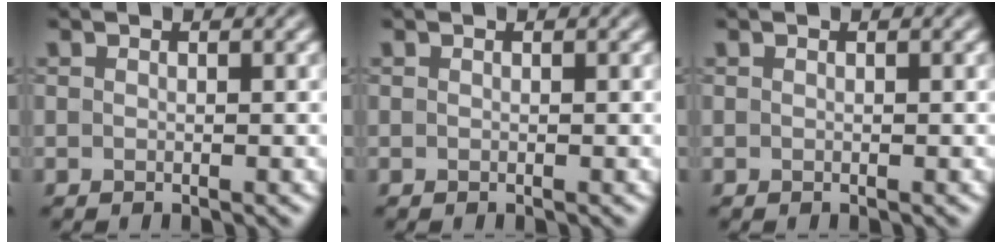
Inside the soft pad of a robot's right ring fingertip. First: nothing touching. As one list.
[{"total": 0.0}, {"total": 0.0}]